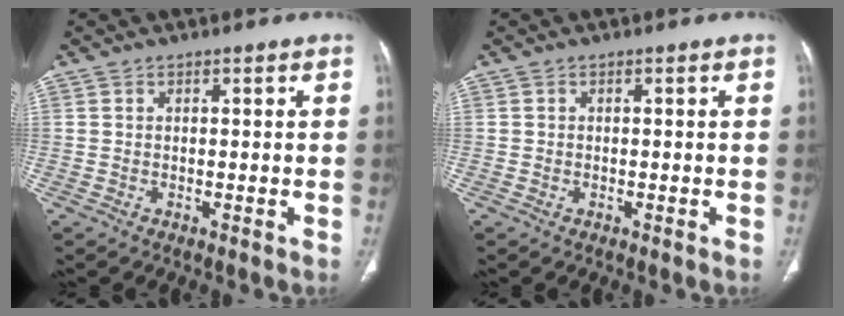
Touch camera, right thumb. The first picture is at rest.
{"total": 0.0}